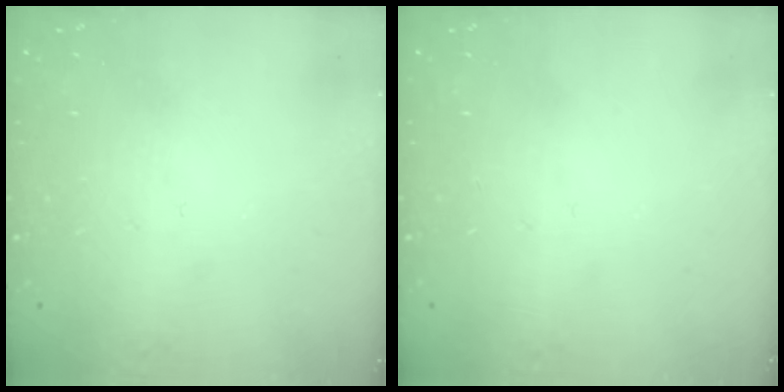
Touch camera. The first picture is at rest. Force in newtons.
{"total": 0.0}